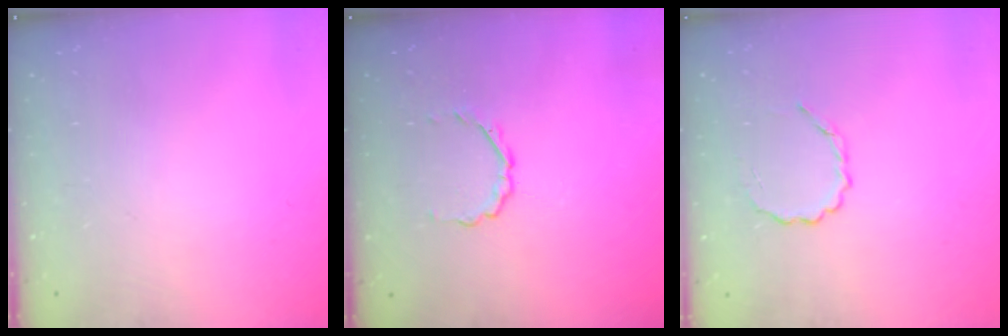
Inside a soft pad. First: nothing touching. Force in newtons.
{"total": 2.3, "press": 2.1, "slide": 0.8}
{"total": 3.0, "press": 2.8, "slide": 1.0}